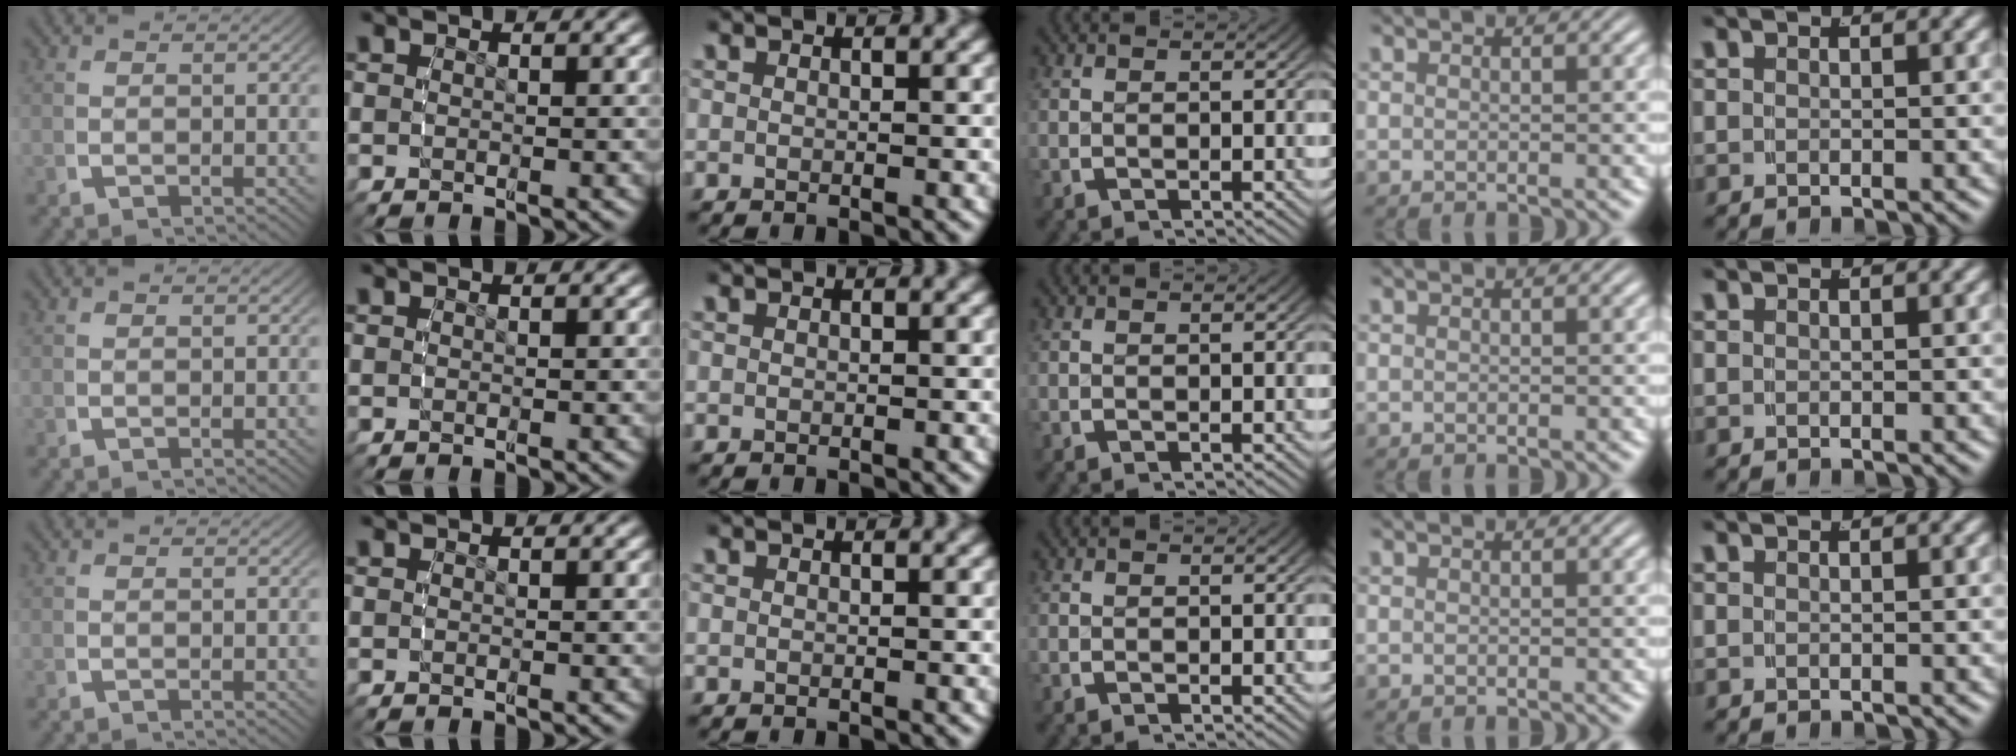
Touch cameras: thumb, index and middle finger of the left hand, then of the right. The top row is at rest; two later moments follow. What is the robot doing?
{"motion": "reach", "object": "coat"}